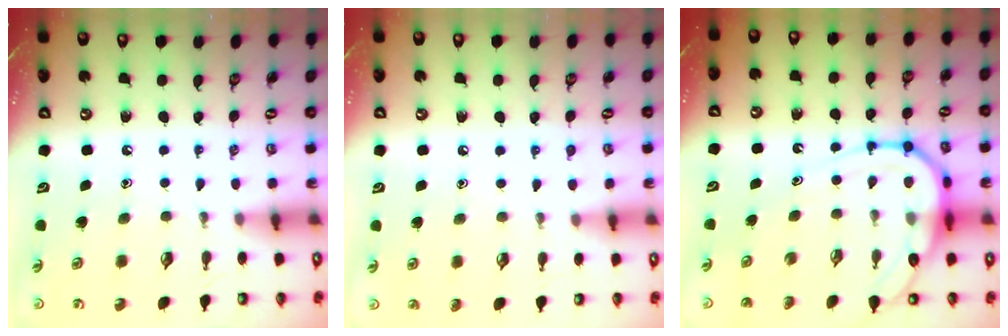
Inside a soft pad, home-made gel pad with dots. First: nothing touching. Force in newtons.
{"total": 4.2, "press": 4.2, "slide": 0.6}
{"total": 11.8, "press": 11.7, "slide": 1.1}